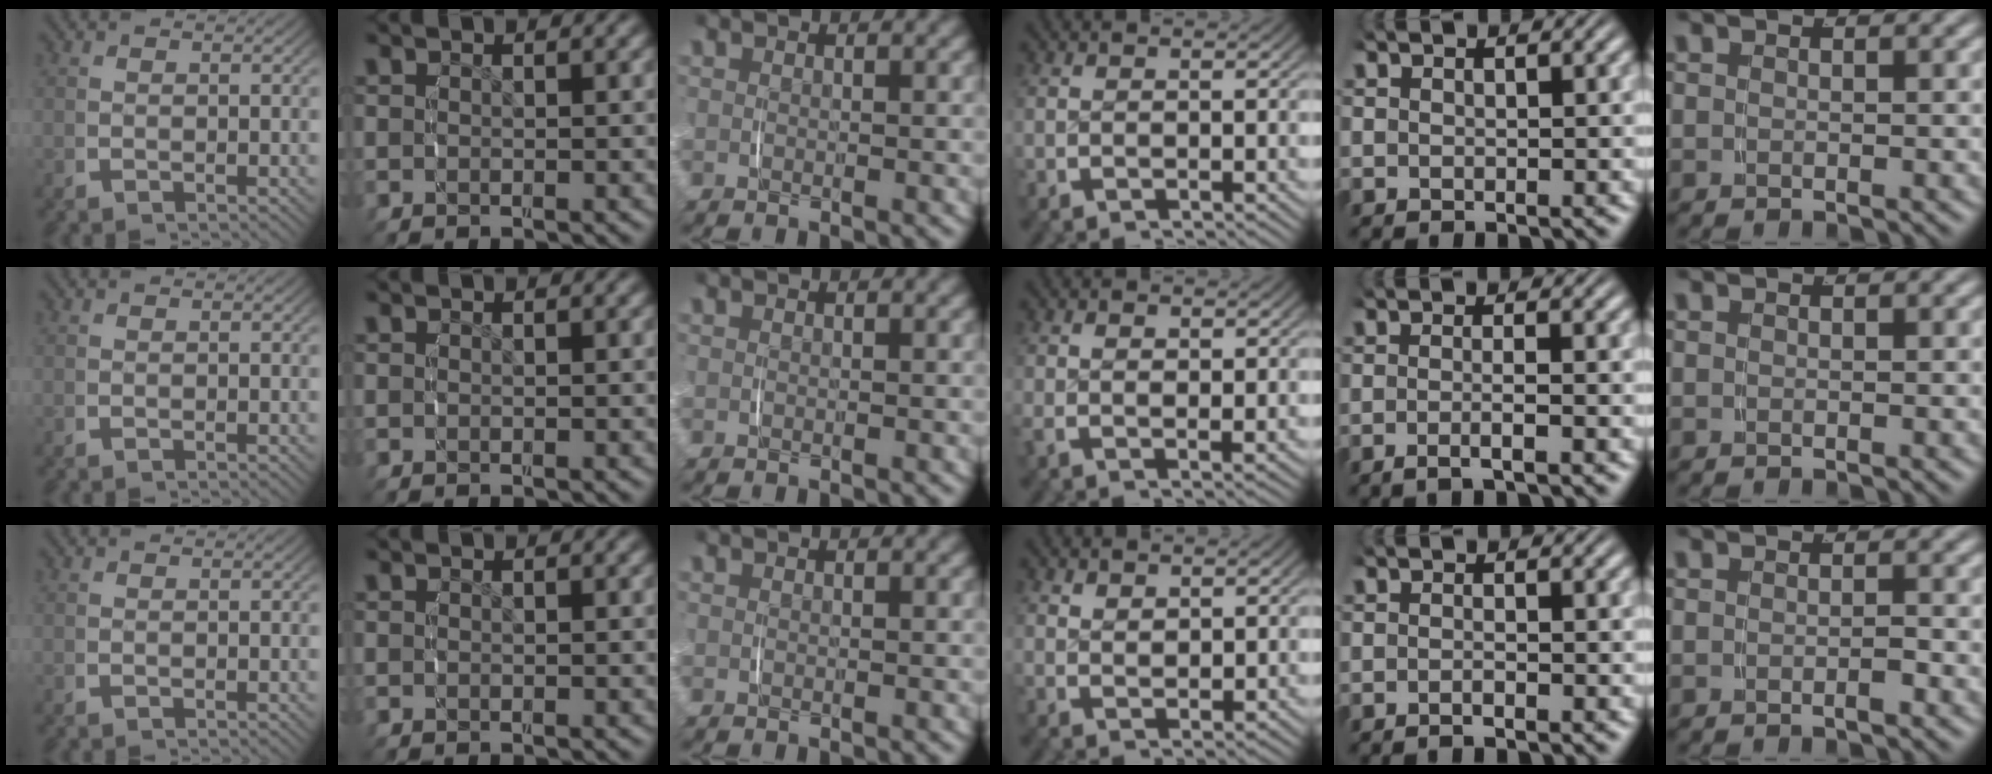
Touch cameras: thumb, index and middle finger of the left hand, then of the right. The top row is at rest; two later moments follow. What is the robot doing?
{"motion": "lift_and_place", "object": "pen bag"}